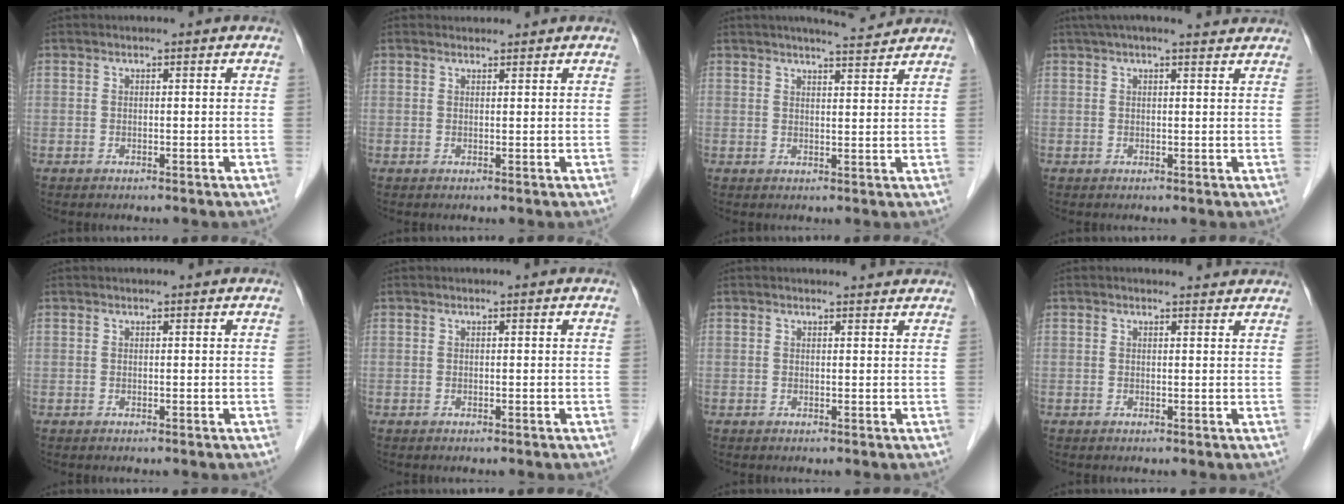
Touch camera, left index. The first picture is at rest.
{"total": 1.3, "force": [1.2, 0.2, 0.0], "torque": [-0.011, 0.011, 0.024]}
{"total": 6.0, "force": [5.6, 0.3, 2.2], "torque": [-0.039, 0.009, 0.076]}
{"total": 8.5, "force": [7.5, 1.3, 3.8], "torque": [-0.053, 0.036, 0.093]}
{"total": 0.6, "force": [0.6, 0.0, 0.3], "torque": [-0.007, 0.006, 0.009]}
{"total": 0.0}
{"total": 3.3, "force": [3.2, 0.7, 0.5], "torque": [-0.009, 0.011, 0.030]}
{"total": 2.6, "force": [2.5, 0.7, 0.2], "torque": [-0.007, 0.006, 0.021]}